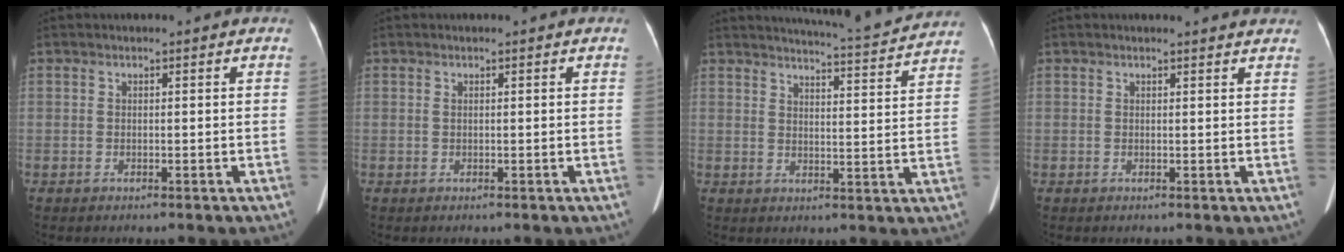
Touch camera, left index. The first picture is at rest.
{"total": 0.0}
{"total": 12.3, "force": [11.8, -0.6, 3.2], "torque": [-0.055, -0.018, 0.144]}
{"total": 3.4, "force": [3.4, 0.2, 0.5], "torque": [-0.008, -0.001, 0.024]}